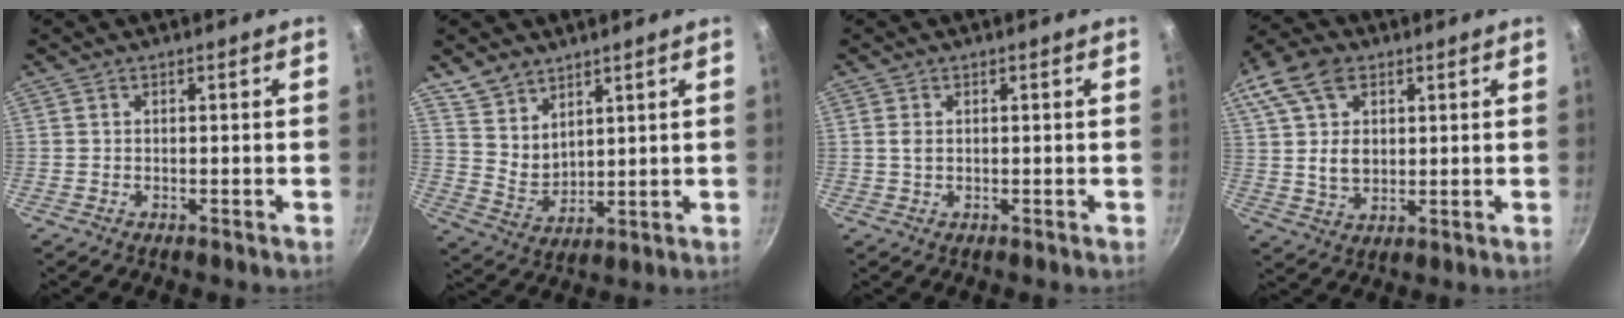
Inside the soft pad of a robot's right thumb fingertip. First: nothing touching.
{"total": 7.8, "force": [5.6, 4.5, 2.9], "torque": [-0.034, -0.029, 0.119]}
{"total": 1.3, "force": [0.3, 0.9, 1.0], "torque": [-0.020, 0.001, 0.004]}
{"total": 13.8, "force": [4.6, 9.6, 8.8], "torque": [-0.160, 0.004, 0.082]}